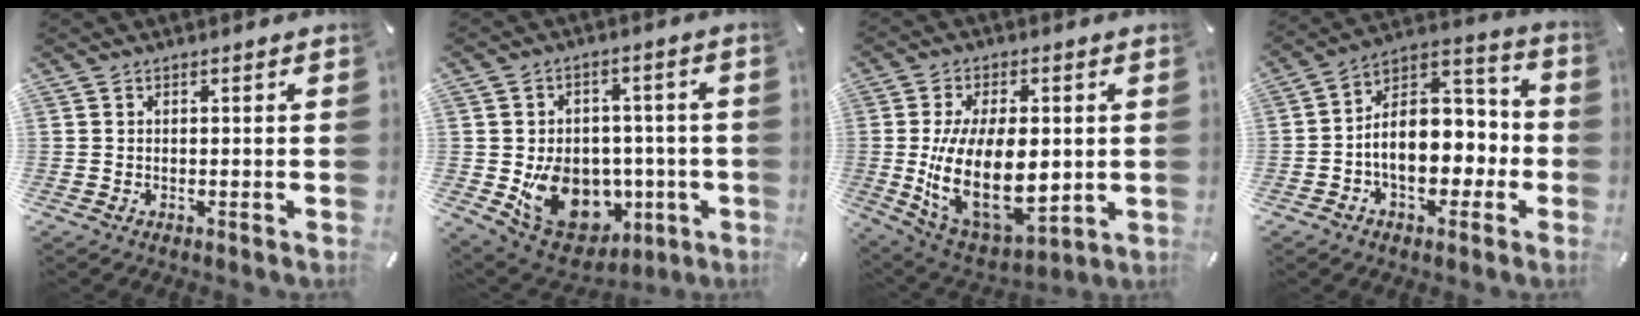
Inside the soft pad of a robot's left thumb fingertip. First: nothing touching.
{"total": 15.3, "force": [-3.1, 13.1, 7.3], "torque": [-0.104, 0.005, -0.034]}
{"total": 21.5, "force": [-0.1, 12.7, 17.4], "torque": [-0.320, -0.022, 0.010]}
{"total": 14.9, "force": [-2.4, 11.1, 9.7], "torque": [-0.132, -0.001, -0.040]}